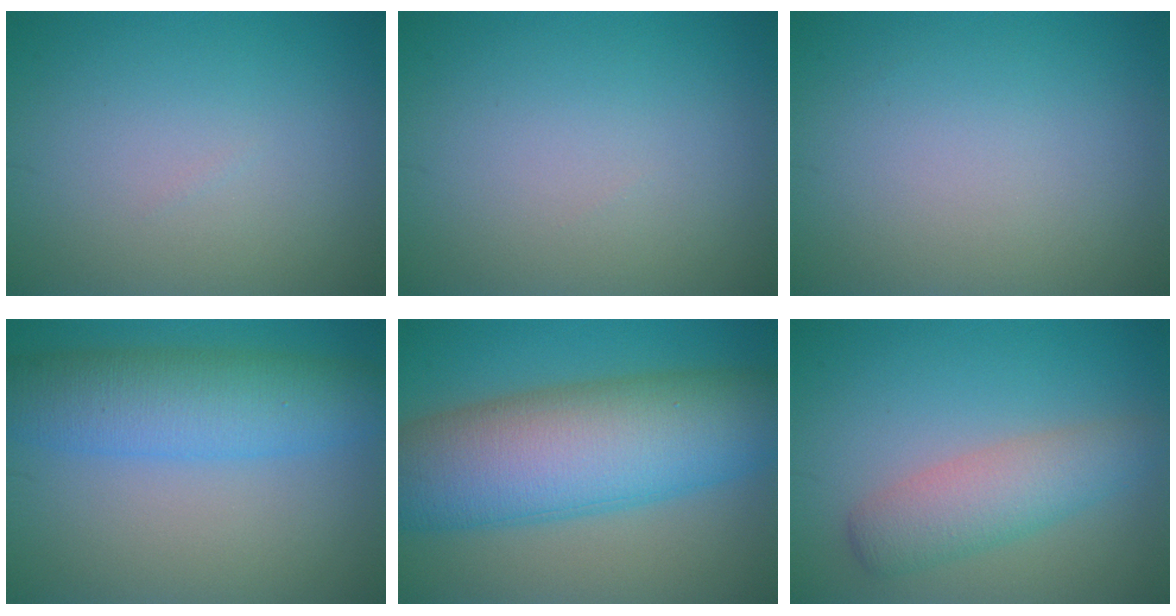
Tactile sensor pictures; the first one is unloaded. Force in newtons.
{"total": 0.0}
{"total": 0.0}
{"total": 7.2, "press": 7.2, "slide": 0.2}
{"total": 13.0, "press": 13.0, "slide": 0.1}
{"total": 4.1, "press": 4.1, "slide": 0.1}